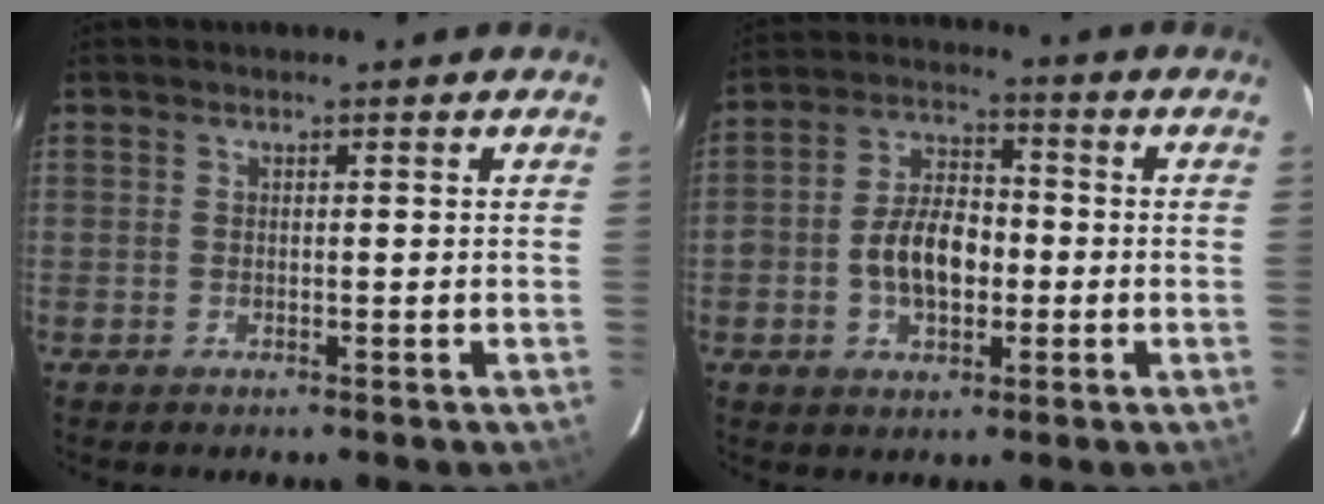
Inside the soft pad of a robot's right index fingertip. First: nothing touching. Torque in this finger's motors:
{"motor_torque": [0.37, -0.17, 0.56, 0.12]}